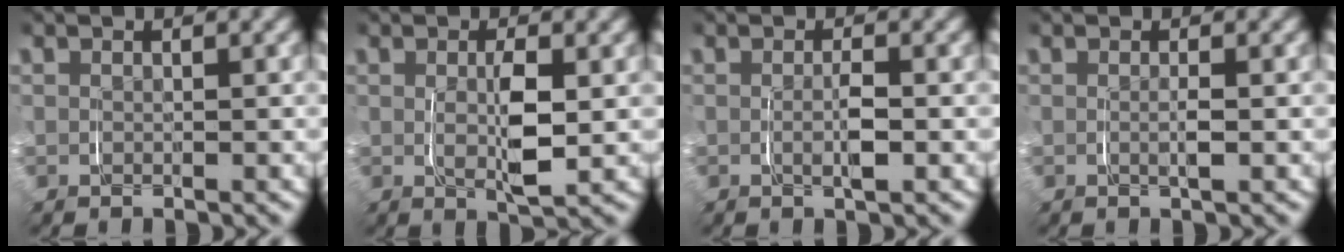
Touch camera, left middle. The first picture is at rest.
{"total": 1.4, "force": [0.2, -0.2, 1.4], "torque": [-0.024, -0.008, 0.008]}
{"total": 0.6, "force": [-0.4, -0.3, 0.4], "torque": [-0.008, -0.002, -0.005]}
{"total": 0.6, "force": [0.1, -0.6, -0.1], "torque": [-0.004, -0.002, 0.002]}